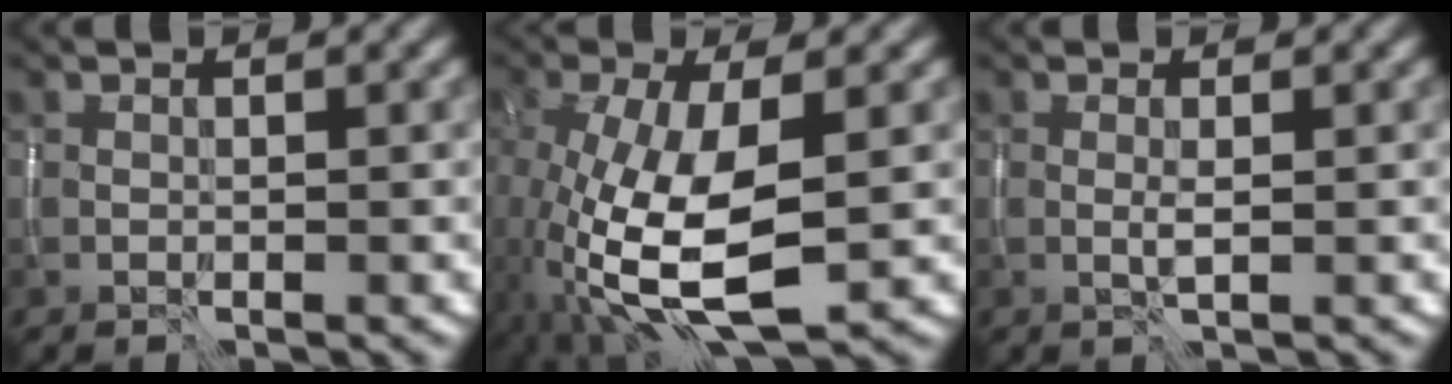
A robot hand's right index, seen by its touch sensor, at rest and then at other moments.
{"total": 10.4, "force": [-2.8, 4.3, 9.1], "torque": [-0.205, -0.019, -0.049]}
{"total": 0.7, "force": [0.0, -0.1, 0.7], "torque": [-0.014, 0.002, -0.001]}